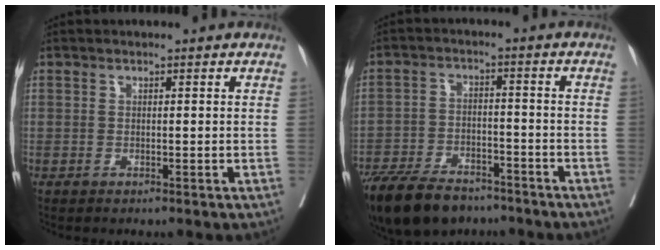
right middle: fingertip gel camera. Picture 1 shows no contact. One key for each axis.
{"total": 13.0, "fx": -10.3, "fy": 5.5, "fz": 5.7, "tx": -0.096, "ty": -0.005, "tz": -0.169}